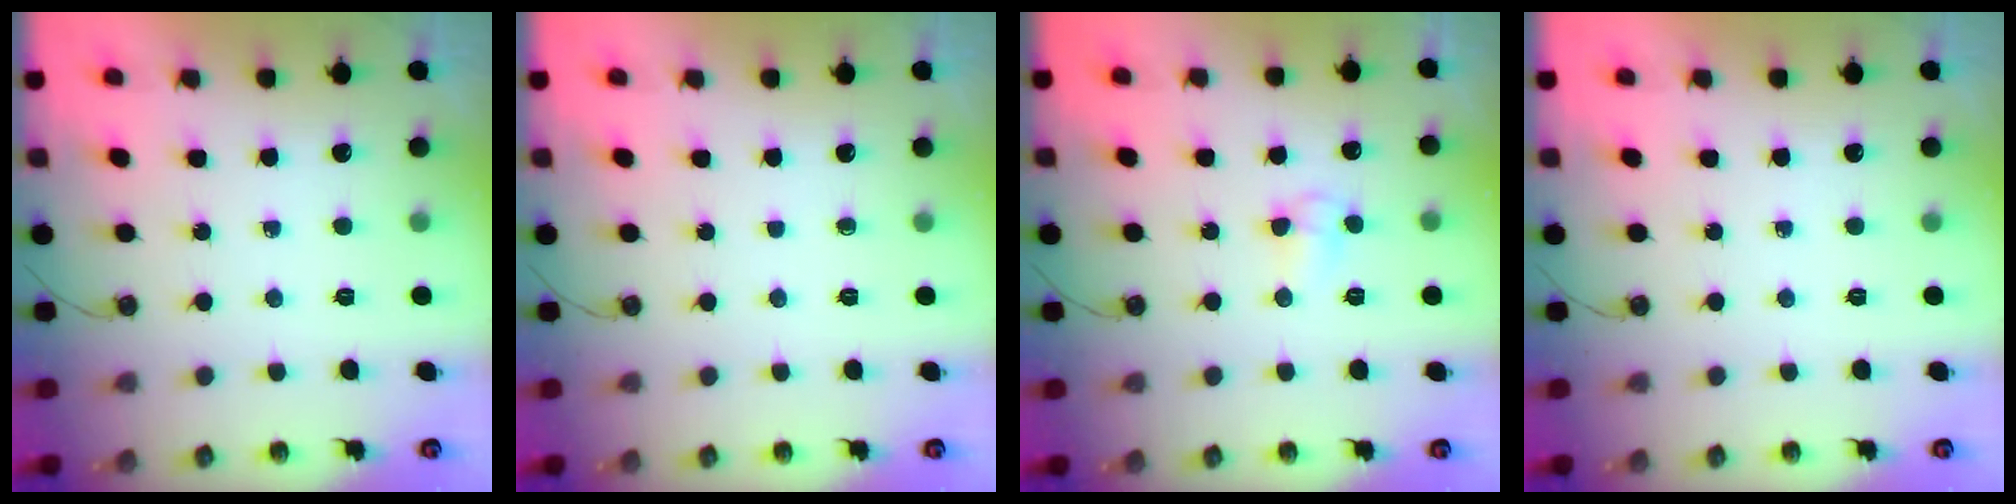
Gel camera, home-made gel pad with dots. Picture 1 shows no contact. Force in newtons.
{"total": 0.0}
{"total": 4.4, "press": 4.4, "slide": 0.6}
{"total": 0.0}